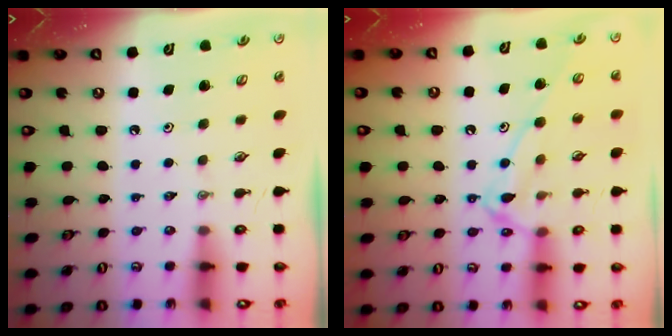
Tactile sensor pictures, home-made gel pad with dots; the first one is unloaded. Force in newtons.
{"total": 12.8, "press": 12.7, "slide": 0.8}